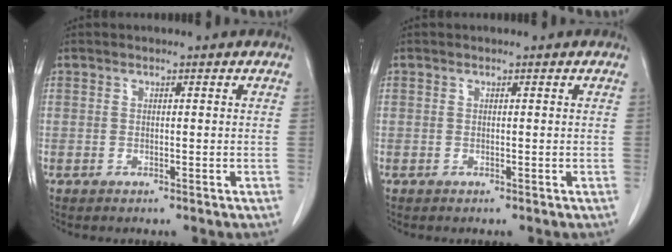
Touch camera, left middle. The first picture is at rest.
{"total": 0.0}